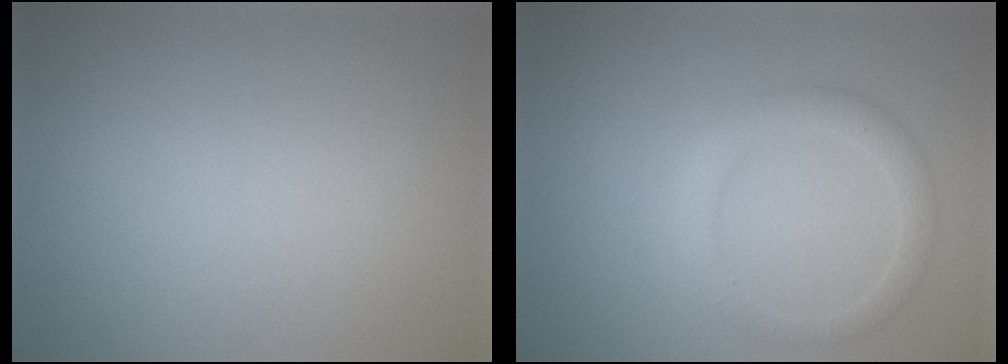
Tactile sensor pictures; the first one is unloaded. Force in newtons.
{"total": 2.2, "press": 2.2, "slide": 0.1}